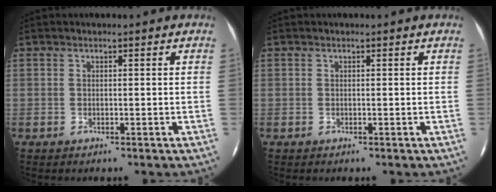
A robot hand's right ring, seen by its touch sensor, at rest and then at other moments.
{"total": 0.0}